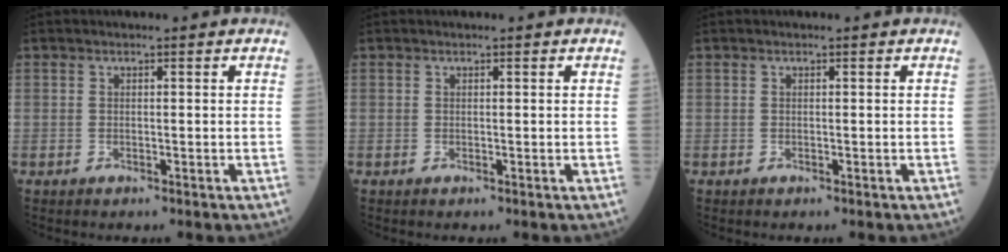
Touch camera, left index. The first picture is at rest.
{"total": 0.0}
{"total": 0.0}